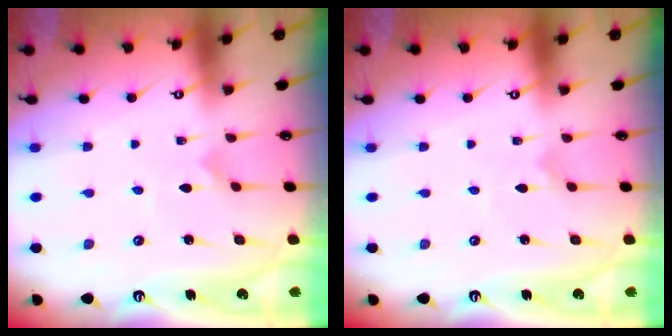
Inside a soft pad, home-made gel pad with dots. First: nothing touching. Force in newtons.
{"total": 0.0}